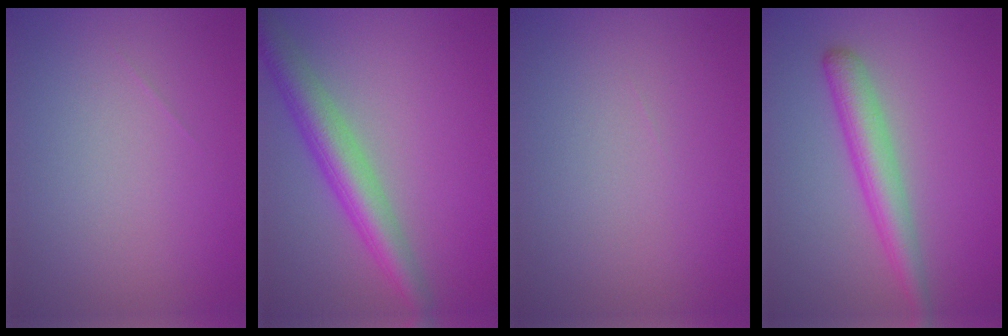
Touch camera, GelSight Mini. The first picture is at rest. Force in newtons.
{"total": 5.2, "press": 5.2, "slide": 0.1}
{"total": 0.0}
{"total": 3.7, "press": 3.7, "slide": 0.1}